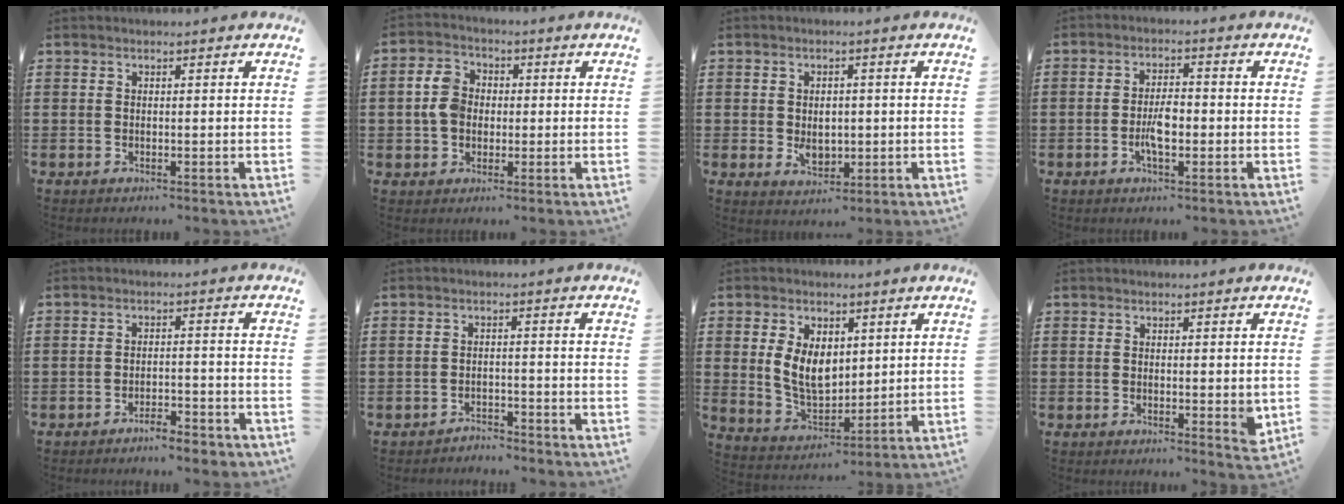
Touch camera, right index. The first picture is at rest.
{"total": 5.7, "force": [-0.1, 4.6, 3.4], "torque": [-0.083, 0.013, -0.005]}
{"total": 3.3, "force": [0.1, 2.4, 2.3], "torque": [-0.034, 0.002, -0.004]}
{"total": 4.6, "force": [-1.1, 1.7, 4.1], "torque": [-0.093, -0.002, -0.027]}
{"total": 3.1, "force": [-2.9, 0.3, 0.8], "torque": [-0.018, 0.003, -0.060]}
{"total": 2.2, "force": [-2.2, 0.2, -0.2], "torque": [-0.004, 0.003, -0.049]}
{"total": 7.6, "force": [1.5, 5.1, 5.4], "torque": [-0.114, 0.008, 0.027]}
{"total": 1.9, "force": [0.2, 0.6, 1.8], "torque": [-0.025, -0.003, 0.001]}